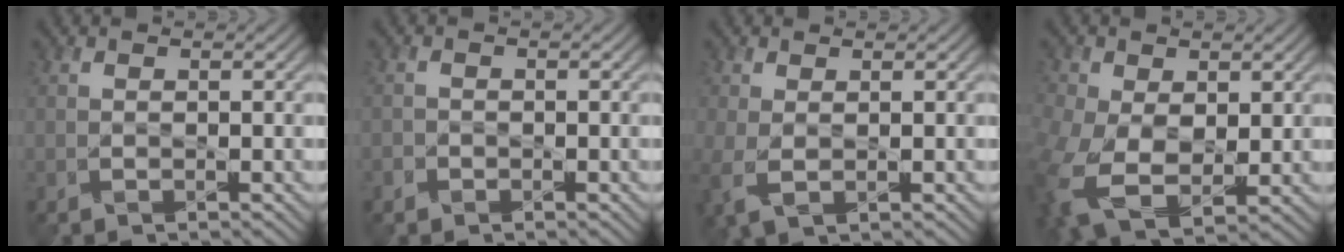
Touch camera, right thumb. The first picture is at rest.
{"total": 1.1, "force": [-0.7, 0.8, 0.1], "torque": [0.002, -0.001, -0.016]}
{"total": 3.2, "force": [-0.2, 1.7, 2.8], "torque": [-0.081, -0.006, -0.005]}
{"total": 10.8, "force": [-1.6, 7.3, 7.9], "torque": [-0.211, -0.043, -0.015]}